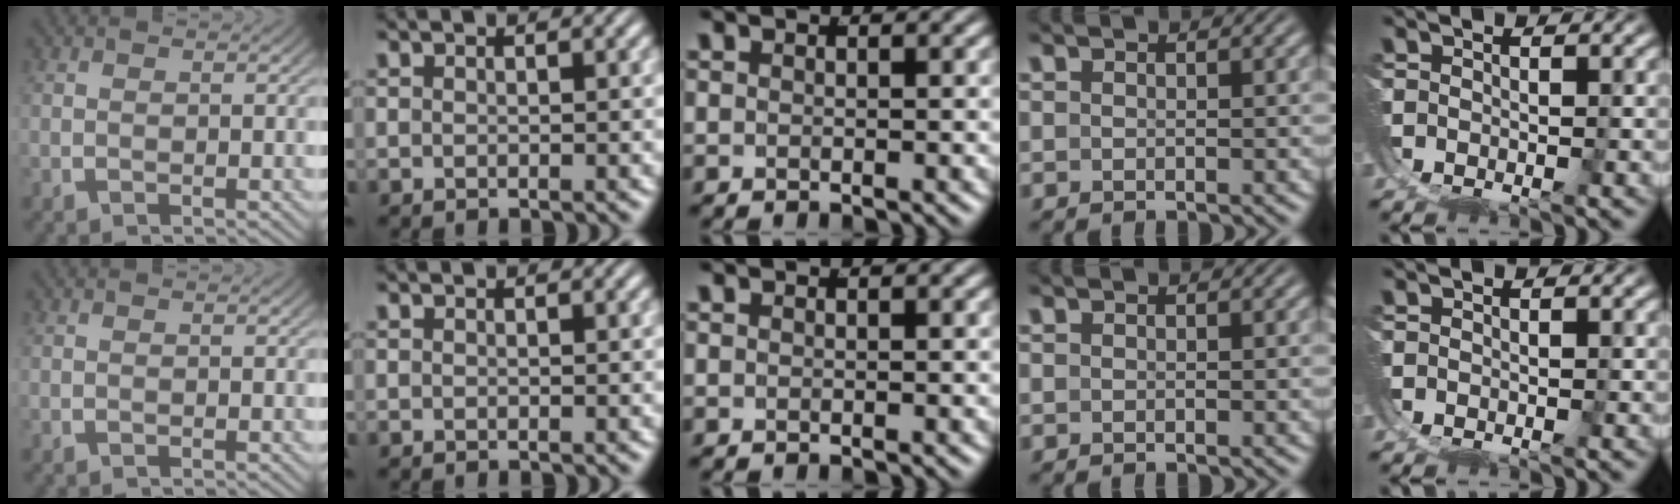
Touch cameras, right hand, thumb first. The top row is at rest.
{}